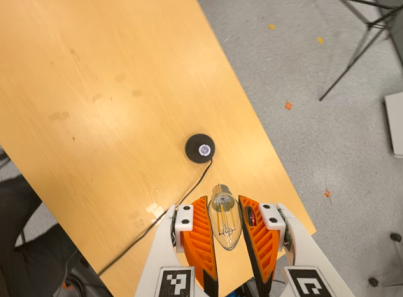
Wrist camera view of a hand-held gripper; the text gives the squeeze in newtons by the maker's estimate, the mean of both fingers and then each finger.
{"total": 11.4, "left": 11.7, "right": 11.0}